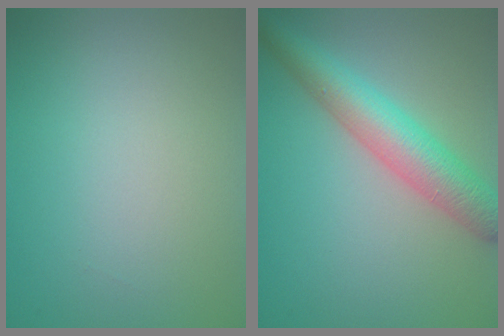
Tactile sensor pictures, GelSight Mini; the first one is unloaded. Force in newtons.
{"total": 5.8, "press": 5.8, "slide": 0.2}